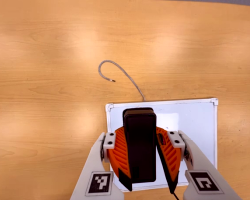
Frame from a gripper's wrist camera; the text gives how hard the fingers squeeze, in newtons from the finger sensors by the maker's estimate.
{"total": 9.4, "left": 9.7, "right": 9.2}